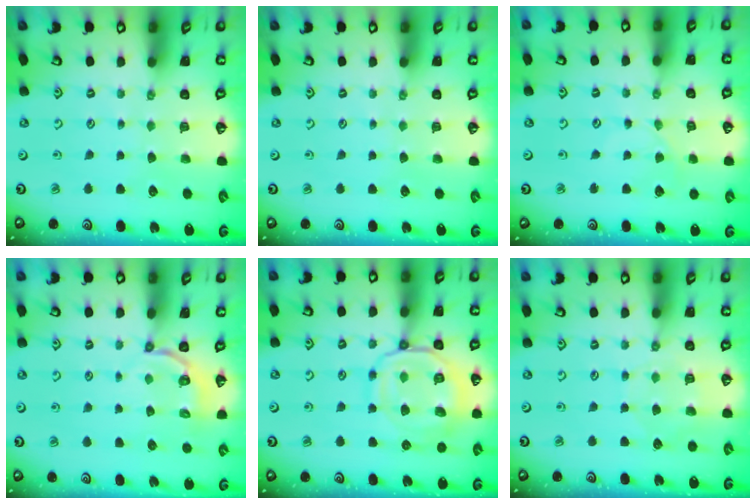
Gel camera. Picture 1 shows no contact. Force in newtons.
{"total": 0.0}
{"total": 1.5, "press": 1.5, "slide": 0.4}
{"total": 4.3, "press": 3.3, "slide": 2.7}
{"total": 15.7, "press": 15.7, "slide": 1.4}
{"total": 6.0, "press": 6.0, "slide": 0.9}